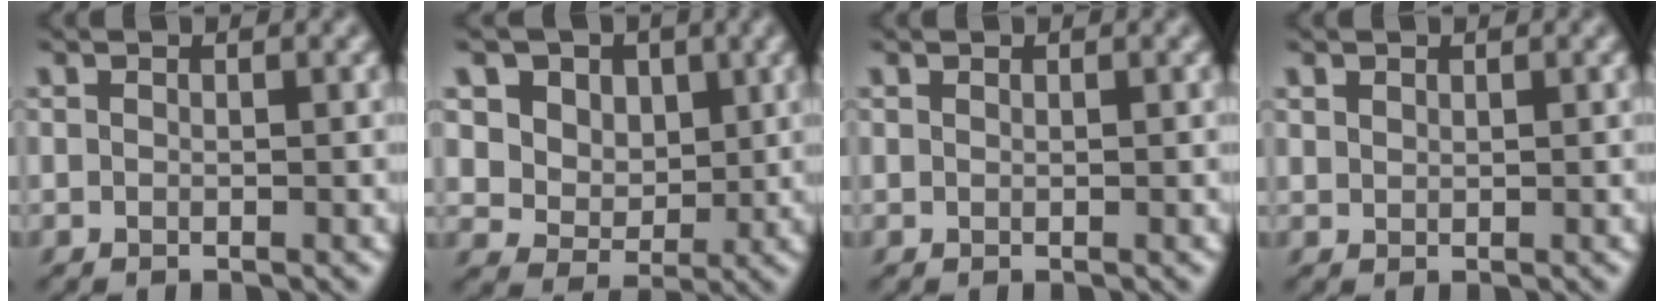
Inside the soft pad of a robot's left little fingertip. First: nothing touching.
{"total": 9.1, "force": [4.2, 6.8, 4.3], "torque": [-0.081, -0.002, 0.064]}
{"total": 0.0}
{"total": 0.7, "force": [0.6, 0.3, 0.1], "torque": [-0.006, 0.000, 0.016]}